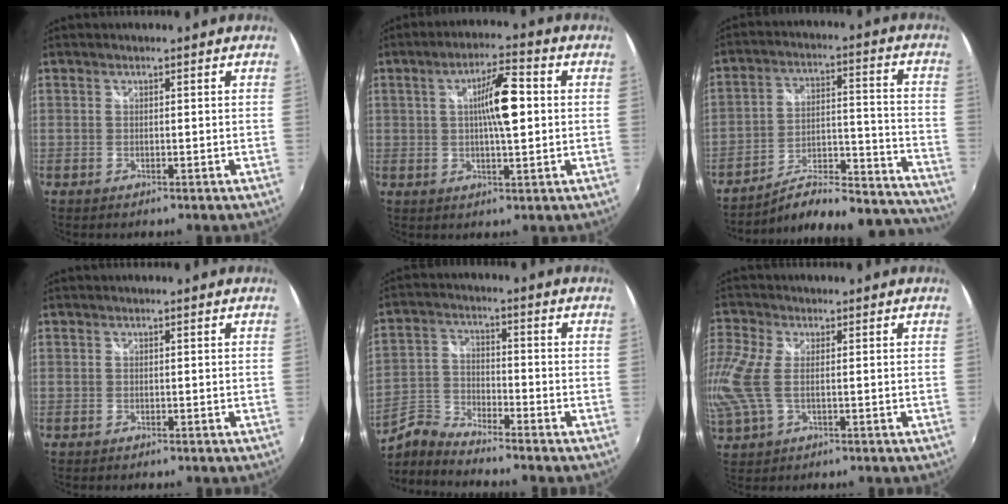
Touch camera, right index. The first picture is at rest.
{"total": 7.7, "force": [1.4, 0.2, 7.6], "torque": [-0.117, 0.001, 0.025]}
{"total": 22.7, "force": [-21.5, 3.6, 6.4], "torque": [-0.080, 0.025, -0.275]}
{"total": 0.0}
{"total": 5.9, "force": [-5.8, -0.6, 1.1], "torque": [-0.024, -0.002, -0.126]}
{"total": 7.9, "force": [-0.1, 3.6, 7.1], "torque": [-0.172, 0.004, 0.001]}